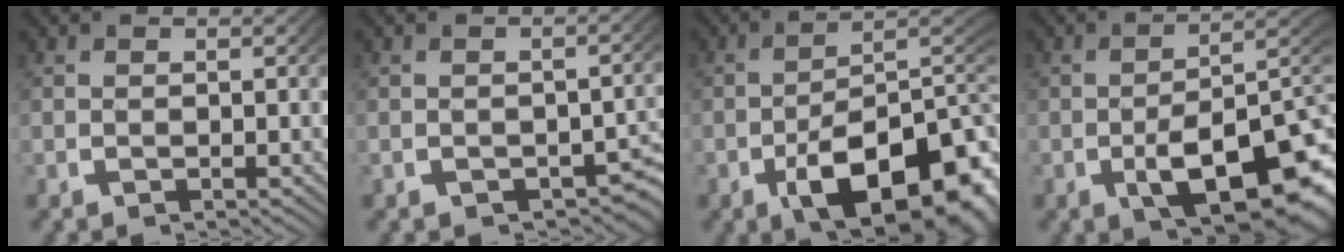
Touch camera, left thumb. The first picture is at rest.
{"total": 3.0, "force": [-1.4, 1.7, 2.0], "torque": [-0.017, -0.014, -0.014]}
{"total": 16.2, "force": [-4.3, 9.5, 12.4], "torque": [-0.188, -0.061, -0.041]}
{"total": 12.8, "force": [-3.2, 6.9, 10.2], "torque": [-0.145, -0.038, -0.028]}